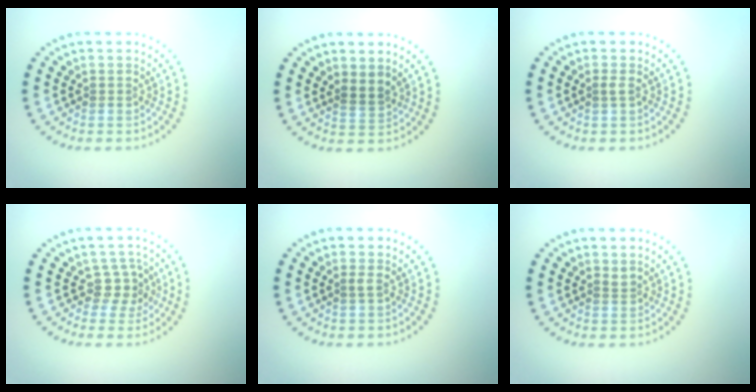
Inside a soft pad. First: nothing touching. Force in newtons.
{"total": 1.7, "press": 1.4, "slide": 1.0}
{"total": 0.5, "press": 0.4, "slide": 0.3}
{"total": 2.1, "press": 1.6, "slide": 1.4}
{"total": 0.5, "press": 0.4, "slide": 0.3}
{"total": 0.8, "press": 0.5, "slide": 0.6}